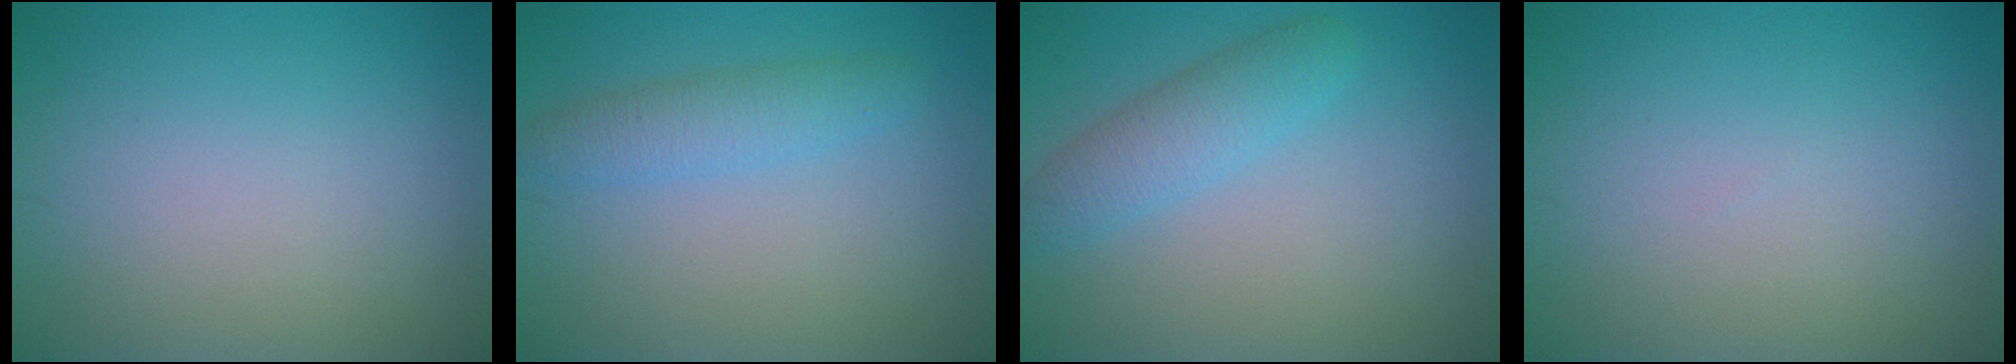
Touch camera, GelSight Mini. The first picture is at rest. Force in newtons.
{"total": 2.4, "press": 2.4, "slide": 0.1}
{"total": 3.1, "press": 3.1, "slide": 0.1}
{"total": 0.0}